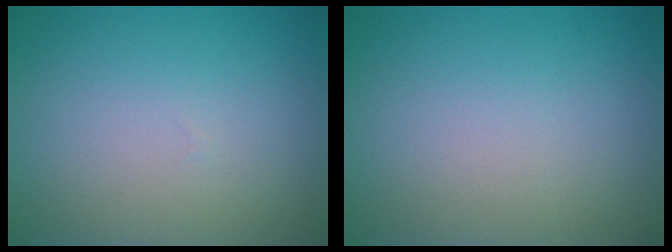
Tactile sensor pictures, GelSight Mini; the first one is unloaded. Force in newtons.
{"total": 0.0}